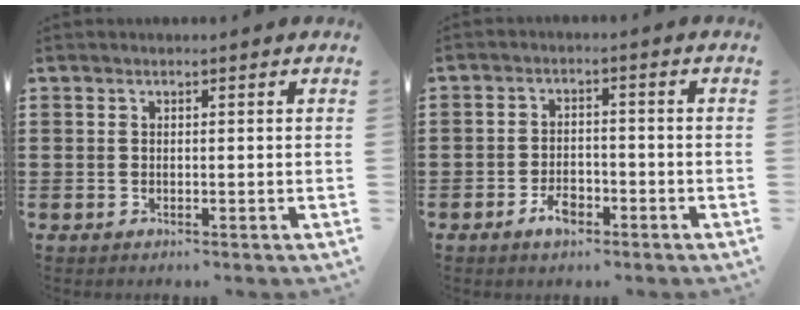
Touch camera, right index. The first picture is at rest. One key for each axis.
{"total": 3.9, "fx": -2.2, "fy": 2.0, "fz": 2.5, "tx": -0.048, "ty": 0.002, "tz": -0.041}